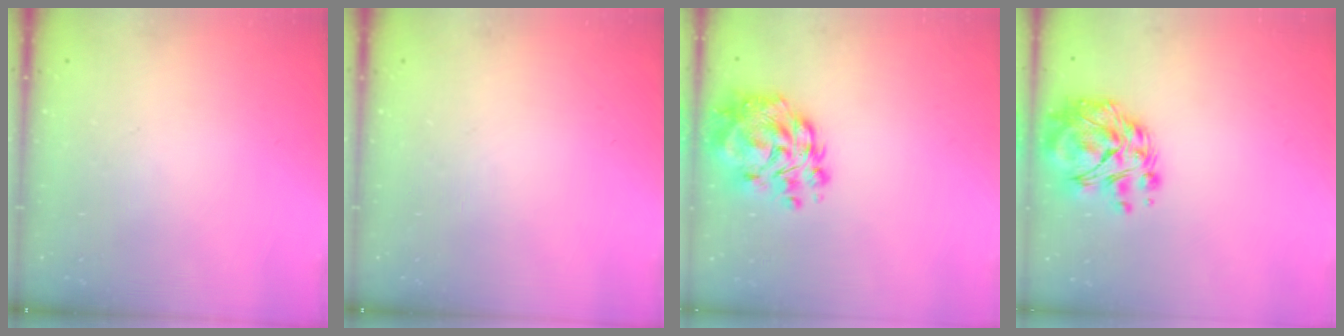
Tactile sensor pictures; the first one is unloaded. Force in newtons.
{"total": 0.0}
{"total": 11.8, "press": 11.5, "slide": 2.7}
{"total": 10.4, "press": 9.8, "slide": 3.6}